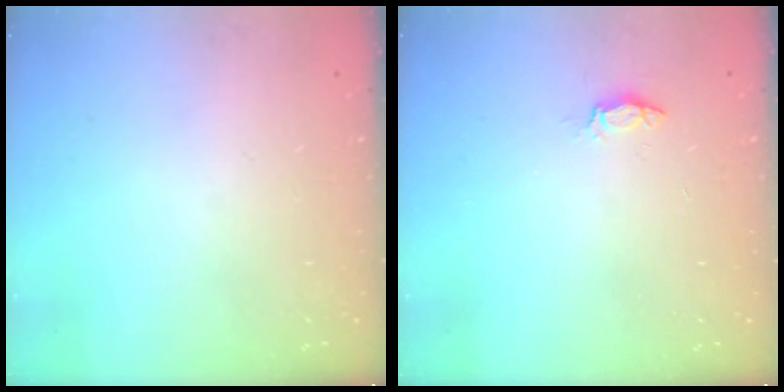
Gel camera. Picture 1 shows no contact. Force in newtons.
{"total": 3.0, "press": 3.0, "slide": 0.3}